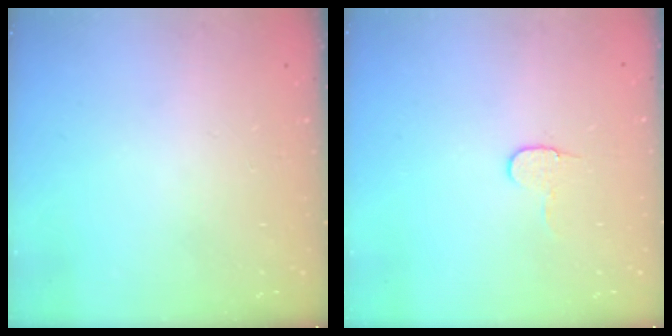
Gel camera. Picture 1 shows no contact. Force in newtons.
{"total": 6.1, "press": 6.0, "slide": 0.5}